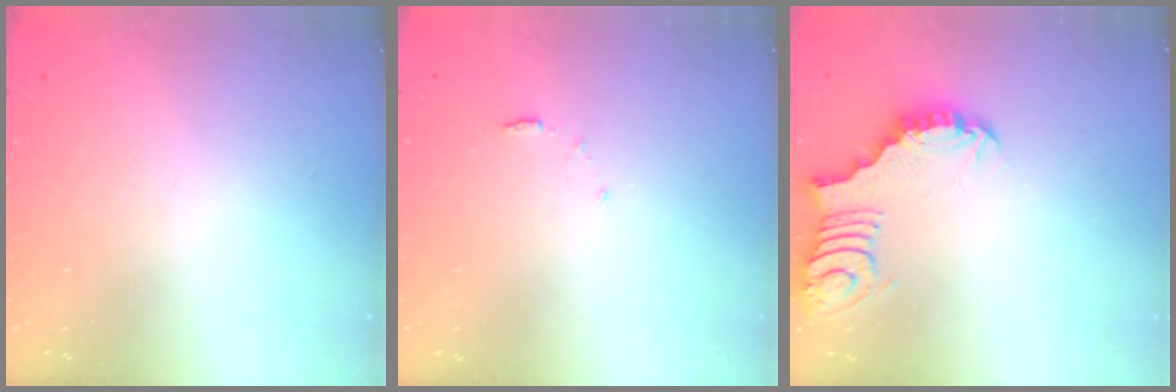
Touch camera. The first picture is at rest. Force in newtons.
{"total": 3.5, "press": 3.5, "slide": 0.3}
{"total": 3.4, "press": 3.3, "slide": 0.7}